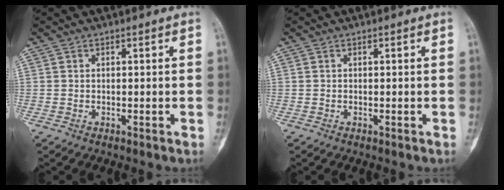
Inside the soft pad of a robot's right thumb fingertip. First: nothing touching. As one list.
[{"total": 0.0}]